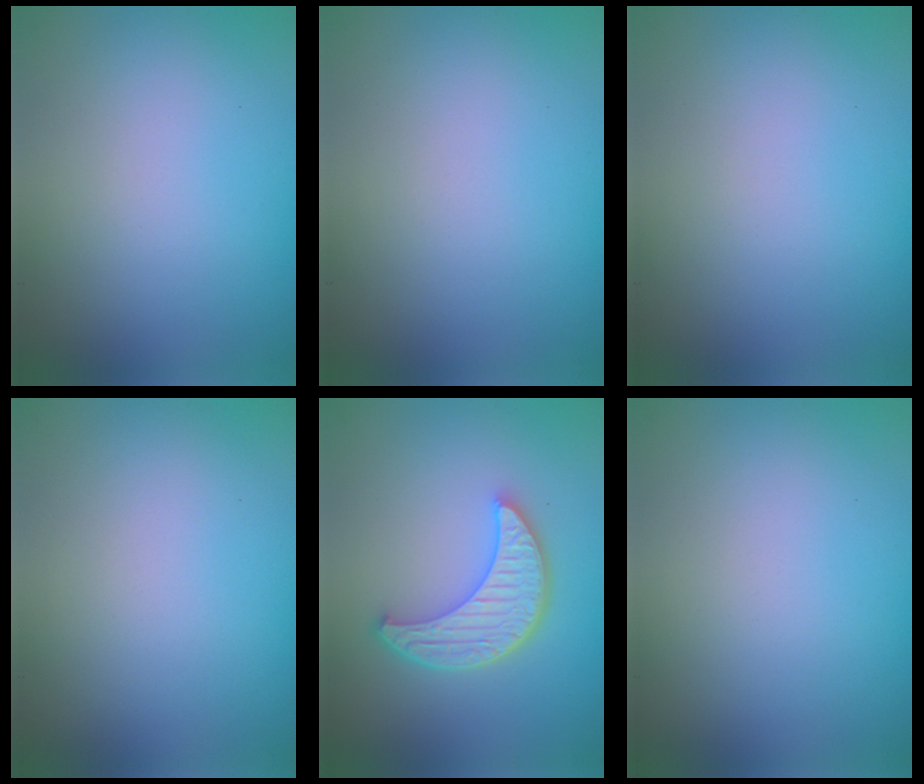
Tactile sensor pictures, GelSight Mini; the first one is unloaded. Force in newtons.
{"total": 0.0}
{"total": 0.0}
{"total": 0.0}
{"total": 5.1, "press": 4.0, "slide": 3.1}
{"total": 0.0}